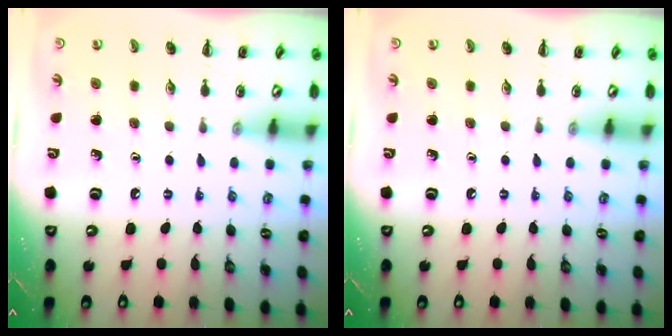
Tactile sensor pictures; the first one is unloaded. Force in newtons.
{"total": 0.0}